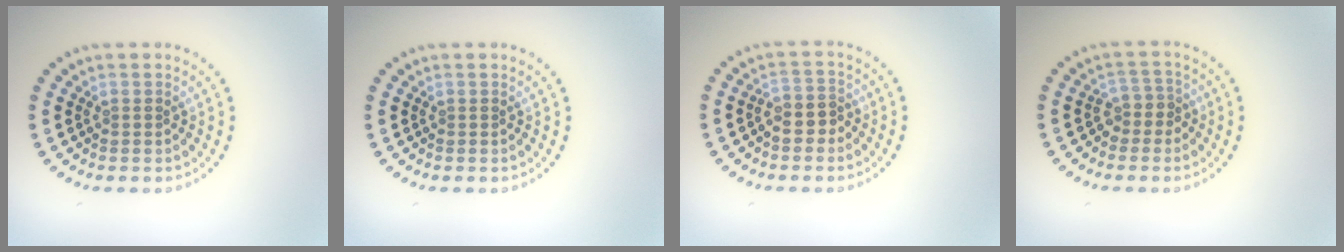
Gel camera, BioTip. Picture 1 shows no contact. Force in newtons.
{"total": 0.0}
{"total": 2.2, "press": 2.0, "slide": 0.9}
{"total": 1.9, "press": 1.5, "slide": 1.1}